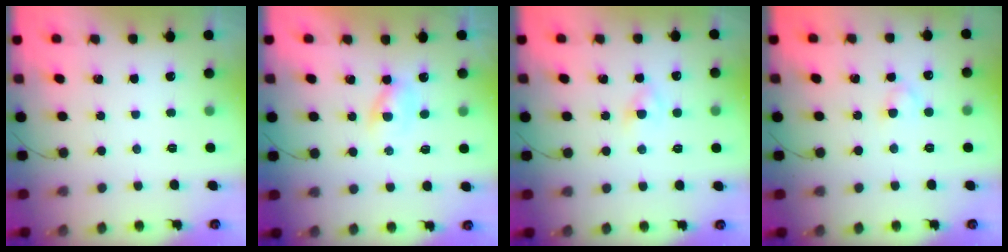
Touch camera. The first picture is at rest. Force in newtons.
{"total": 2.3, "press": 2.1, "slide": 1.0}
{"total": 1.9, "press": 1.7, "slide": 0.8}
{"total": 2.0, "press": 1.7, "slide": 0.9}